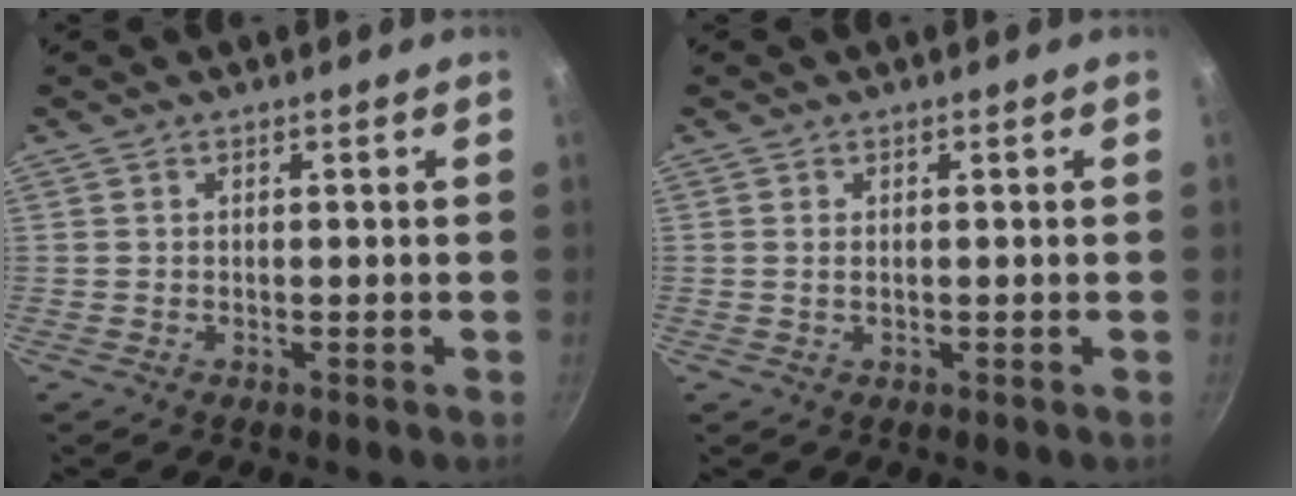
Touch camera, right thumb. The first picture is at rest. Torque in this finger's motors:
{"motor_torque": [-0.24, 0.03, -0.41, -0.06, -0.04]}